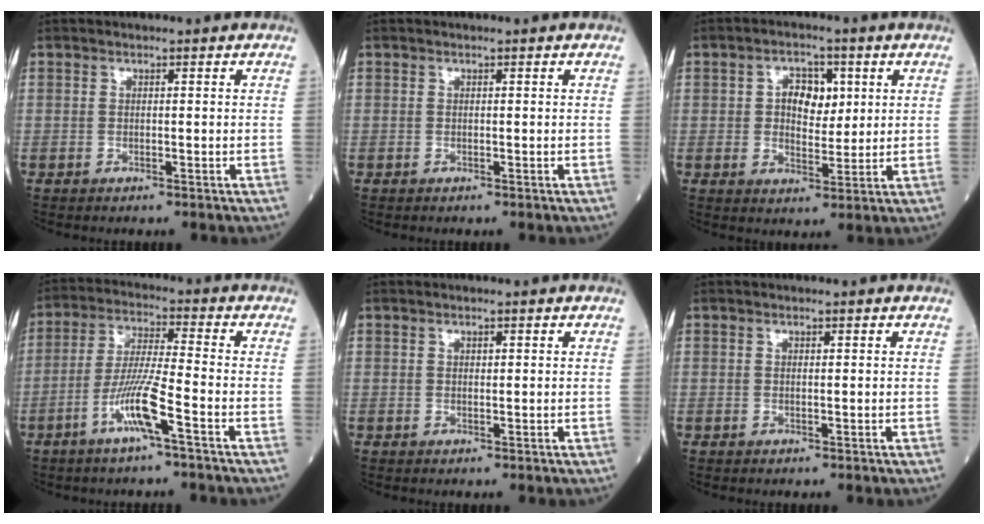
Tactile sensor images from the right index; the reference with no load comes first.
{"total": 0.0}
{"total": 5.9, "force": [1.6, 3.6, 4.3], "torque": [-0.067, 0.012, 0.028]}
{"total": 8.2, "force": [-4.0, -0.3, 7.2], "torque": [-0.143, -0.002, -0.081]}
{"total": 0.7, "force": [0.3, 0.3, 0.5], "torque": [-0.009, -0.001, 0.005]}
{"total": 0.0}